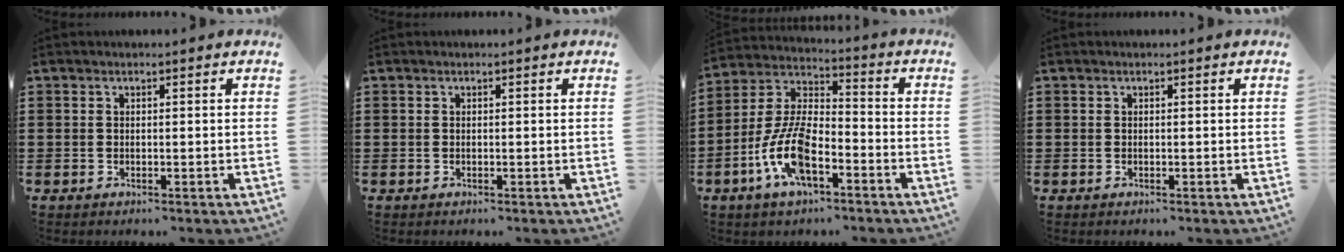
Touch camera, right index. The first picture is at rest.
{"total": 0.0}
{"total": 10.1, "force": [-4.4, 4.3, 8.0], "torque": [-0.195, -0.004, -0.089]}
{"total": 0.0}